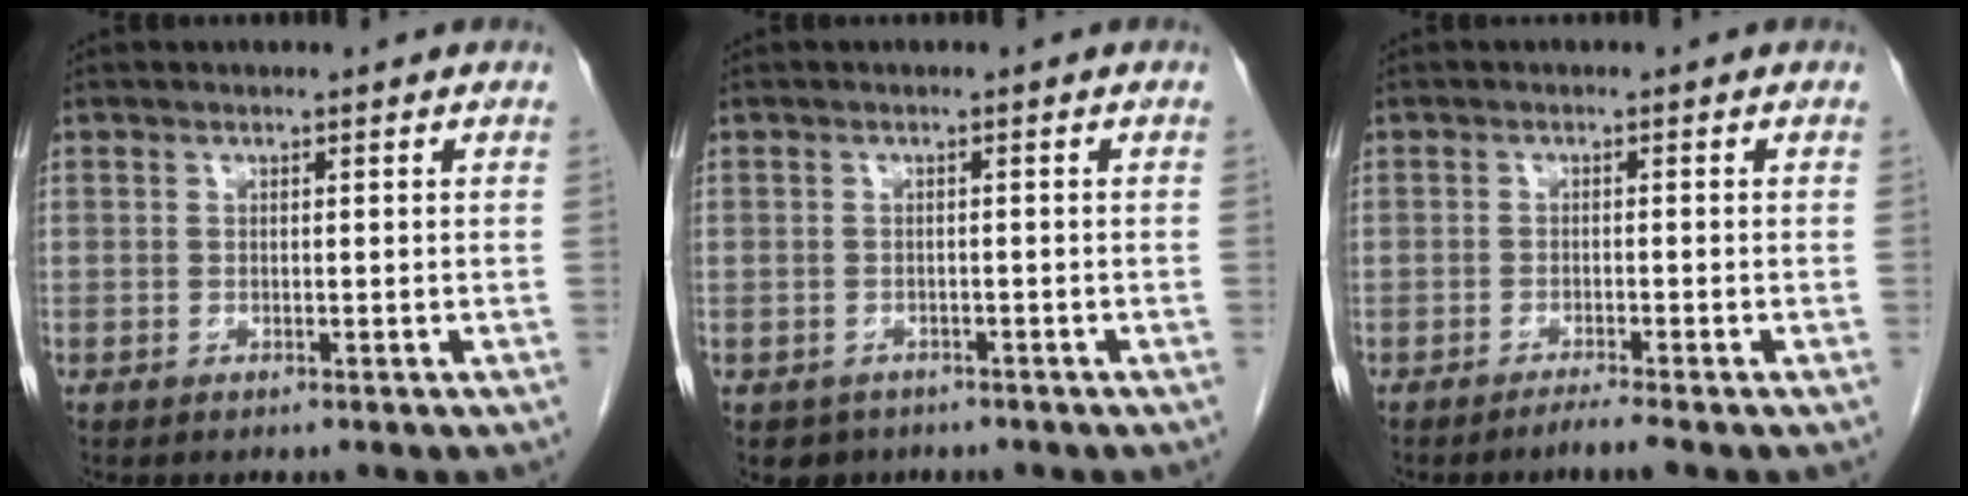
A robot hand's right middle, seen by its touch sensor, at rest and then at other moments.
{"total": 2.6, "force": [-1.7, 1.9, 0.0], "torque": [-0.007, 0.004, -0.026]}
{"total": 1.9, "force": [-1.5, -0.6, 0.9], "torque": [-0.022, -0.002, -0.030]}